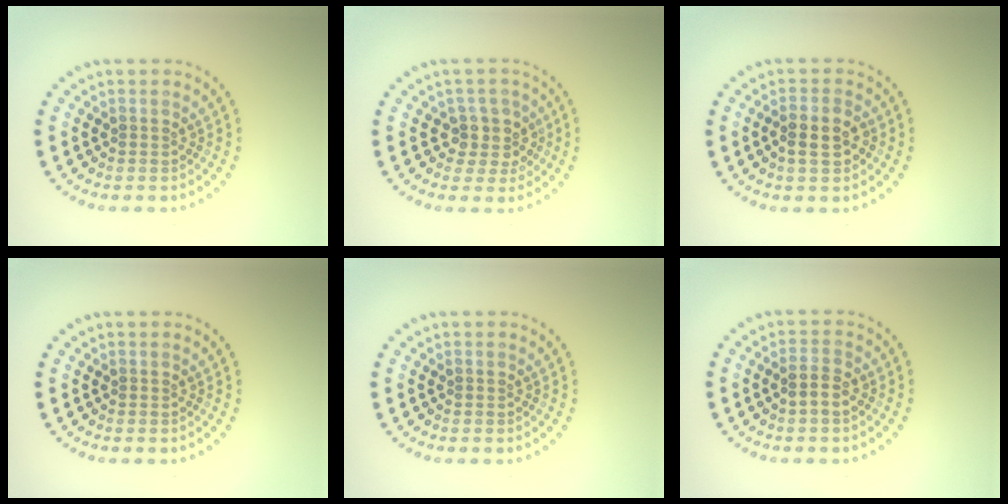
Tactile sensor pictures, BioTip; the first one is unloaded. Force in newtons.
{"total": 2.9, "press": 2.4, "slide": 1.6}
{"total": 2.8, "press": 2.7, "slide": 0.6}
{"total": 0.0}
{"total": 0.0}
{"total": 1.8, "press": 1.8, "slide": 0.5}